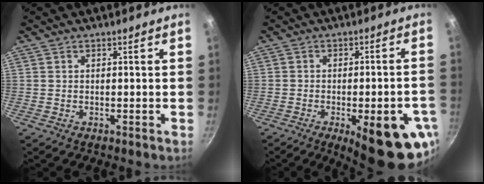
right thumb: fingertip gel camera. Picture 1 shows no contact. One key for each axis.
{"total": 17.1, "fx": -6.6, "fy": 5.7, "fz": 14.7, "tx": -0.150, "ty": 0.011, "tz": -0.077}